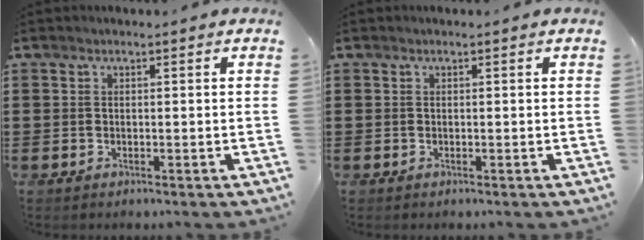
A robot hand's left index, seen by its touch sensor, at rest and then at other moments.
{"total": 0.0}